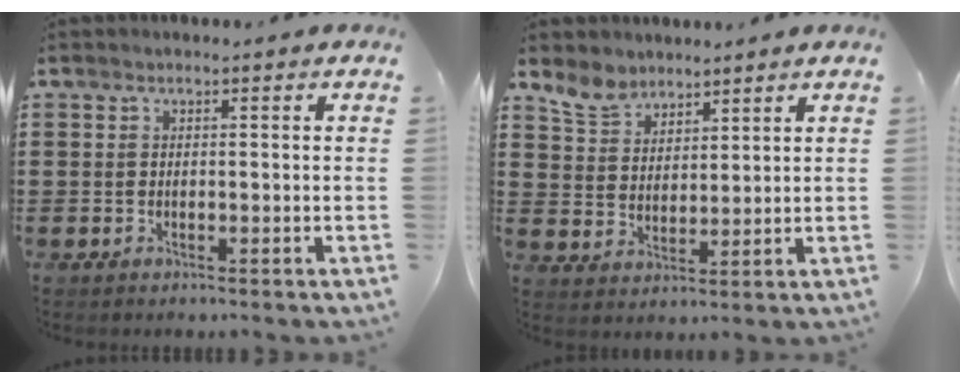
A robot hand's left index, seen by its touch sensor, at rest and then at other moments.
{"total": 5.3, "force": [4.6, 2.5, 0.7], "torque": [-0.035, -0.007, 0.088]}